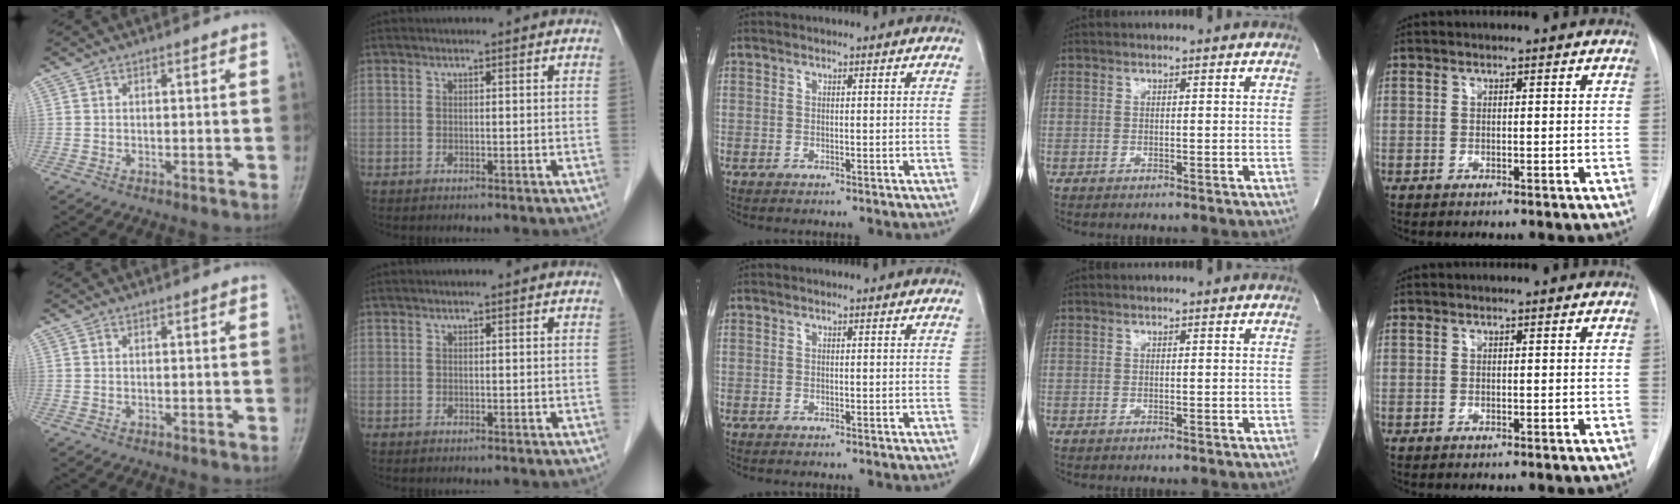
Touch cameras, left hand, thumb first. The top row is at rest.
{}